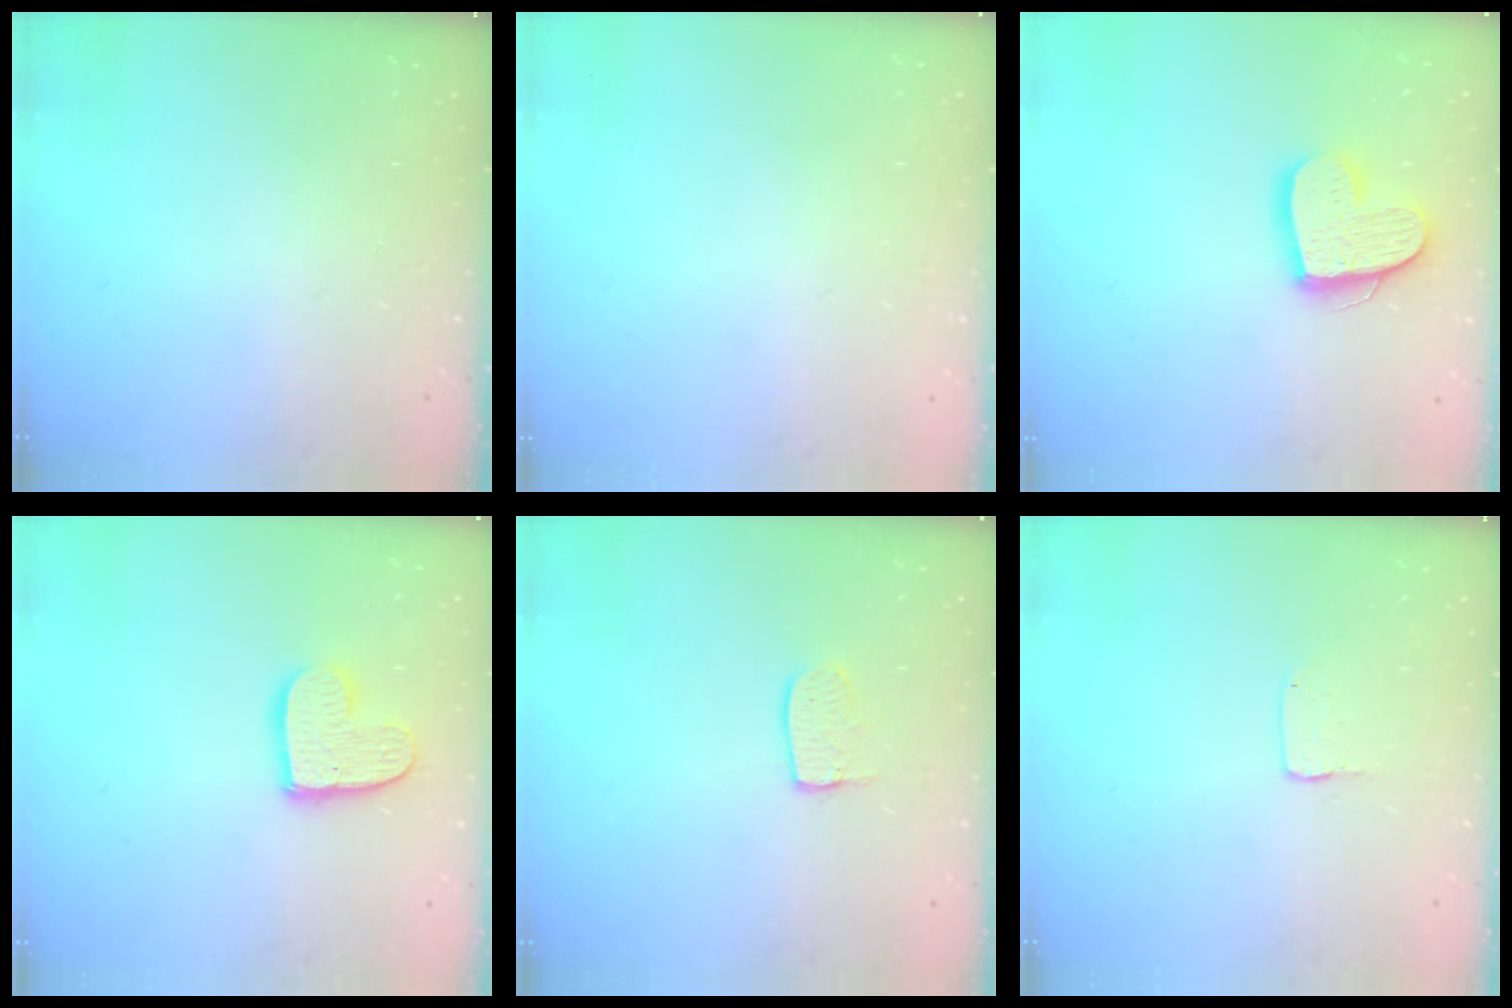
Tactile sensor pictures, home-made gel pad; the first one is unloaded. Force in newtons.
{"total": 0.0}
{"total": 15.0, "press": 15.0, "slide": 1.1}
{"total": 12.1, "press": 12.0, "slide": 0.9}
{"total": 6.0, "press": 6.0, "slide": 0.3}
{"total": 2.0, "press": 2.0, "slide": 0.2}